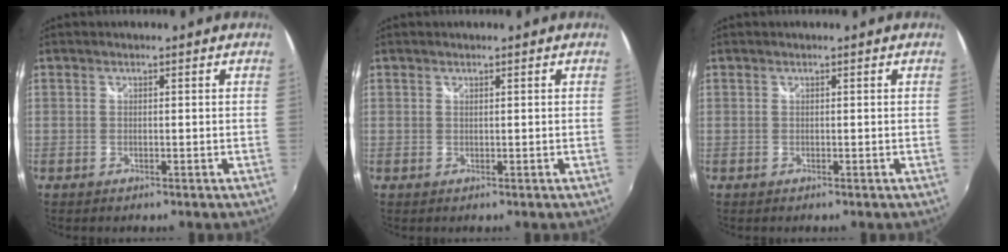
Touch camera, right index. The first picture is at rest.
{"total": 0.0}
{"total": 0.0}